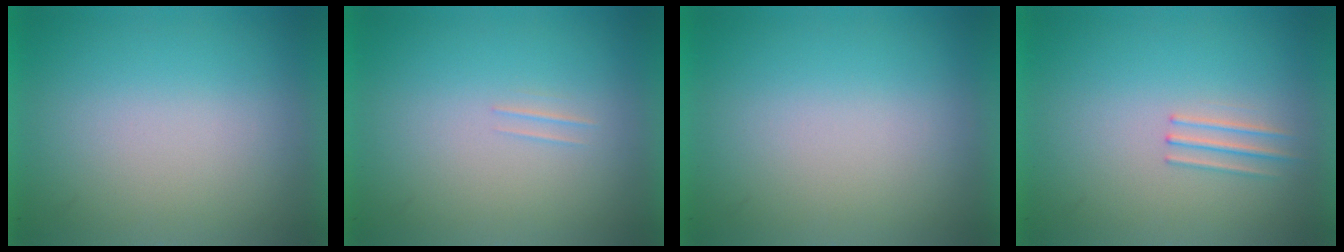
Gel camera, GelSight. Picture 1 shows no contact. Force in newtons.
{"total": 1.1}
{"total": 0.0}
{"total": 1.2}